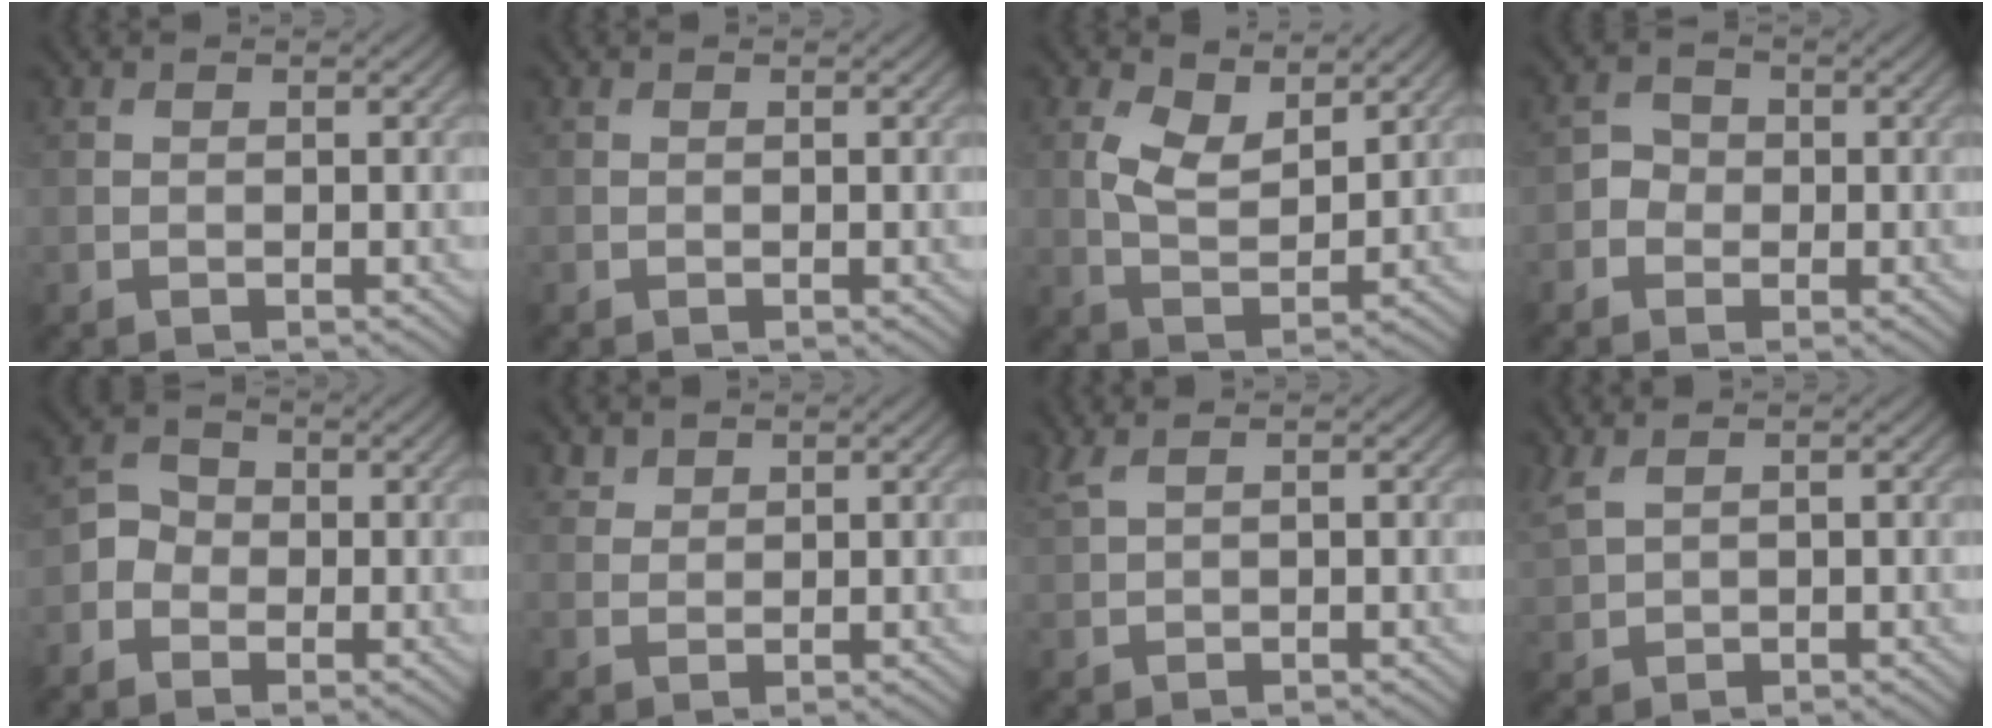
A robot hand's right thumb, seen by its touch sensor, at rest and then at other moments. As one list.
[{"total": 0.0}, {"total": 6.1, "force": [3.0, 2.9, 4.4], "torque": [-0.096, -0.007, 0.056]}, {"total": 2.1, "force": [-0.7, 1.9, 0.7], "torque": [-0.007, 0.001, -0.022]}, {"total": 3.0, "force": [-1.3, 2.5, 1.1], "torque": [-0.026, 0.004, -0.035]}, {"total": 1.6, "force": [1.3, 0.8, 0.3], "torque": [-0.006, 0.001, 0.030]}, {"total": 2.3, "force": [1.5, 0.5, 1.7], "torque": [-0.045, 0.010, 0.035]}, {"total": 3.2, "force": [1.8, 1.4, 2.2], "torque": [-0.067, 0.009, 0.044]}]